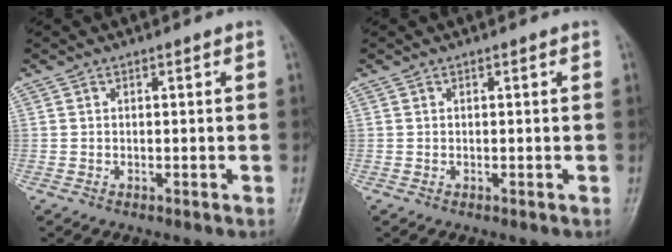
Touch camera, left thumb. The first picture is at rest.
{"total": 0.0}